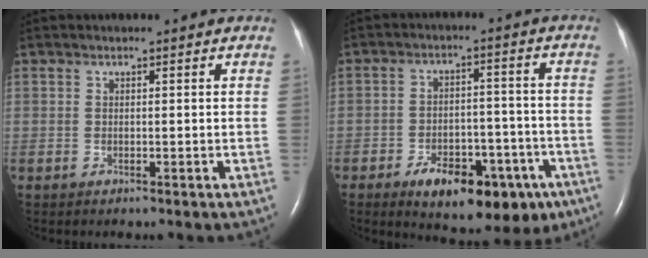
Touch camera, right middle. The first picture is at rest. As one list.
[{"total": 13.5, "force": [-7.8, 6.1, 9.1], "torque": [-0.114, 0.009, -0.106]}]